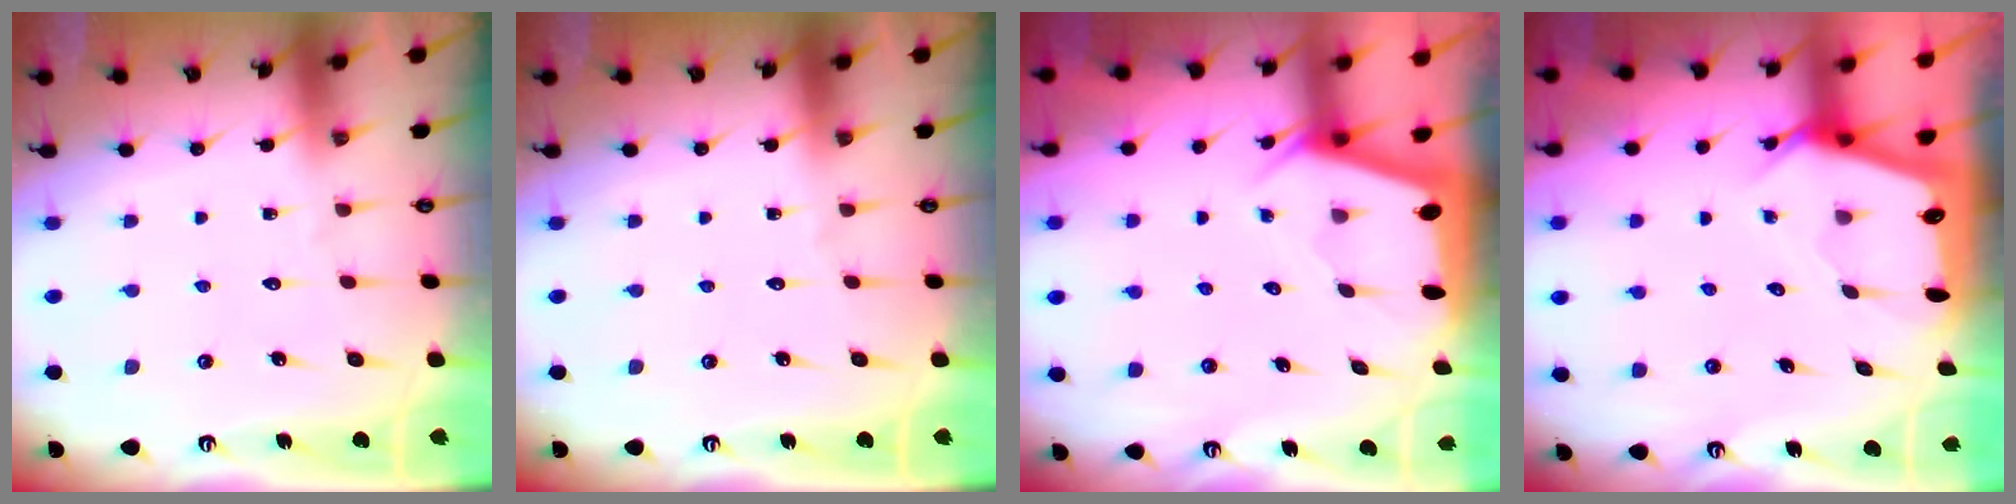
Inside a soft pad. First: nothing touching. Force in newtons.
{"total": 0.0}
{"total": 2.1, "press": 2.0, "slide": 0.3}
{"total": 2.7, "press": 2.7, "slide": 0.1}